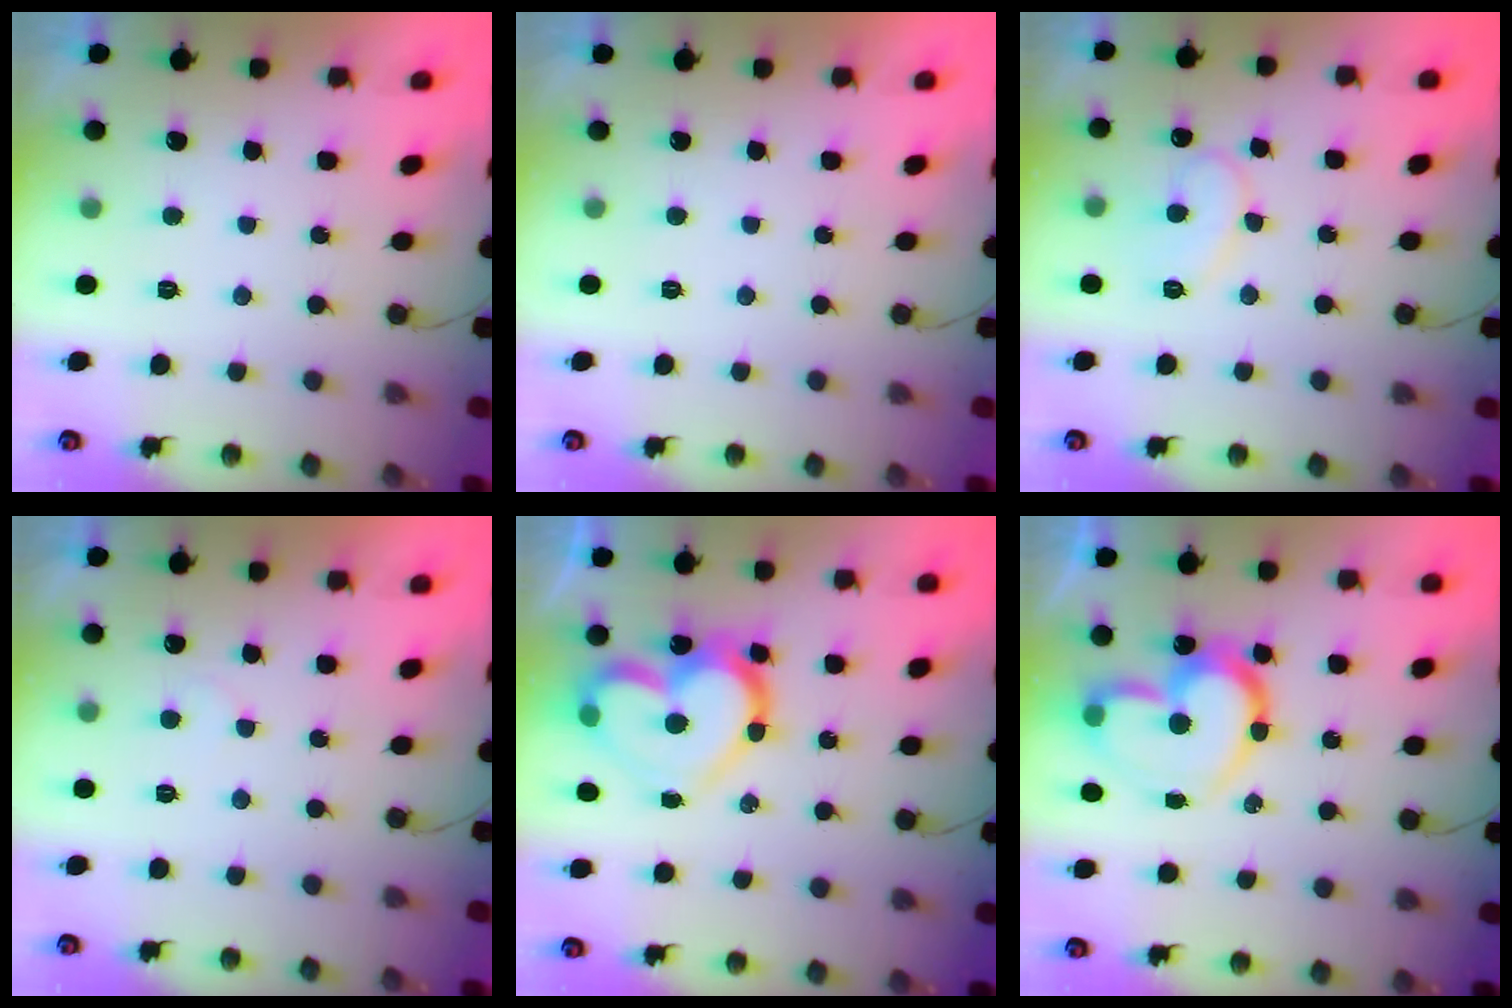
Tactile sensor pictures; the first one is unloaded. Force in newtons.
{"total": 1.8, "press": 1.8, "slide": 0.1}
{"total": 9.9, "press": 9.9, "slide": 0.9}
{"total": 3.8, "press": 3.8, "slide": 0.3}
{"total": 18.1, "press": 18.0, "slide": 2.1}
{"total": 17.3, "press": 17.3, "slide": 1.3}